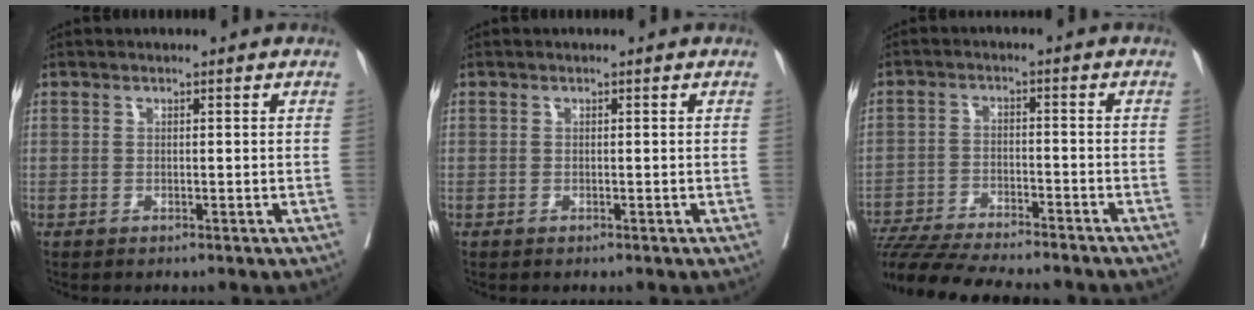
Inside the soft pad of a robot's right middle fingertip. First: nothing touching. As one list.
[{"total": 0.0}, {"total": 17.2, "force": [-15.4, 1.7, 7.4], "torque": [-0.135, -0.027, -0.233]}]